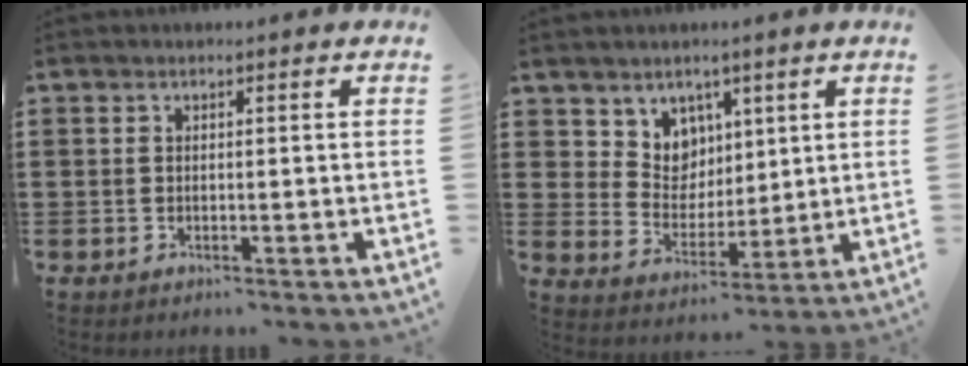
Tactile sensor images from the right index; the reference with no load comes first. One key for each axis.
{"total": 6.1, "fx": 3.9, "fy": 4.8, "fz": 0.2, "tx": -0.039, "ty": -0.008, "tz": 0.074}